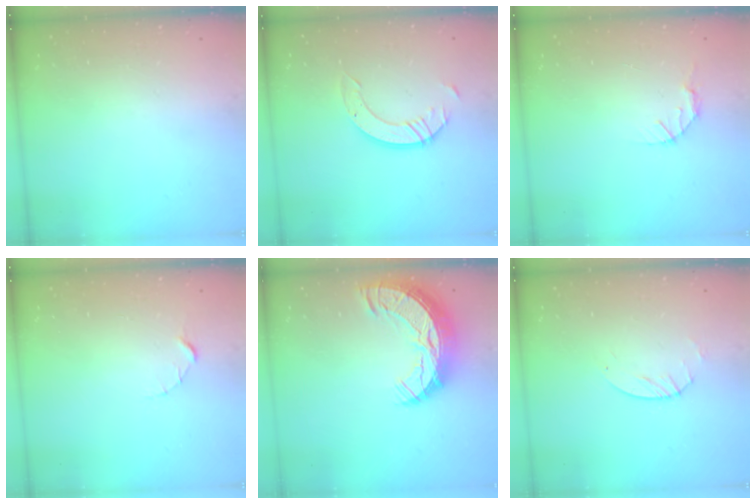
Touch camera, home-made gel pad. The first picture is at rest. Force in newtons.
{"total": 8.1, "press": 8.1, "slide": 0.7}
{"total": 2.8, "press": 2.8, "slide": 0.4}
{"total": 1.5, "press": 1.5, "slide": 0.2}
{"total": 14.4, "press": 14.3, "slide": 1.2}
{"total": 2.6, "press": 2.5, "slide": 0.4}